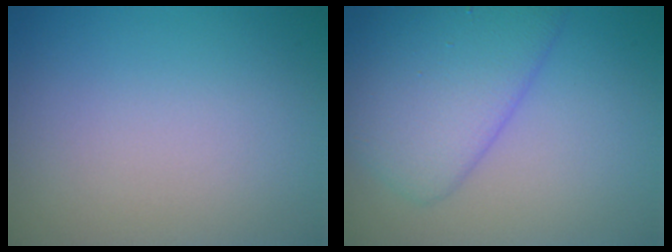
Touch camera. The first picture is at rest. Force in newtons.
{"total": 6.5, "press": 6.5, "slide": 0.1}